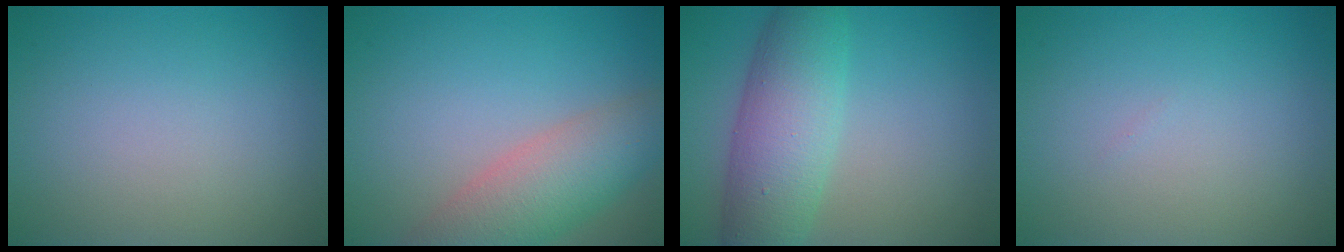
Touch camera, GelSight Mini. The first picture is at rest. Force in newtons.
{"total": 6.2, "press": 6.2, "slide": 0.4}
{"total": 7.3, "press": 7.3, "slide": 0.3}
{"total": 0.0}